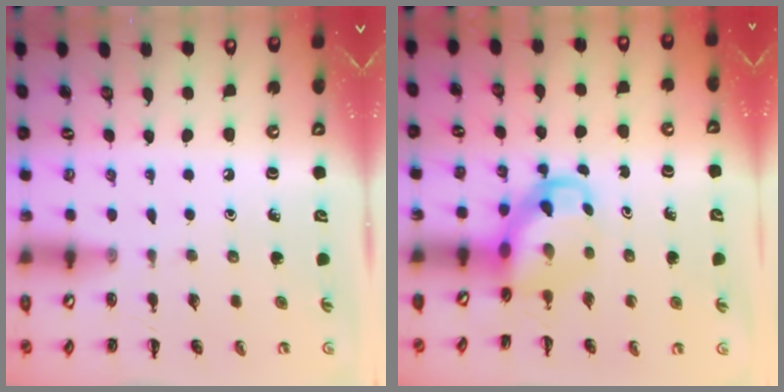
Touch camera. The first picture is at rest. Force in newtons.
{"total": 4.2, "press": 4.1, "slide": 0.8}